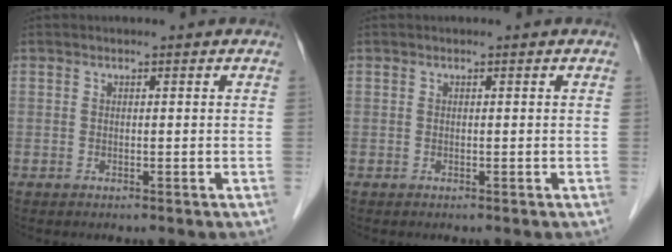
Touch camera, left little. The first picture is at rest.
{"total": 0.0}